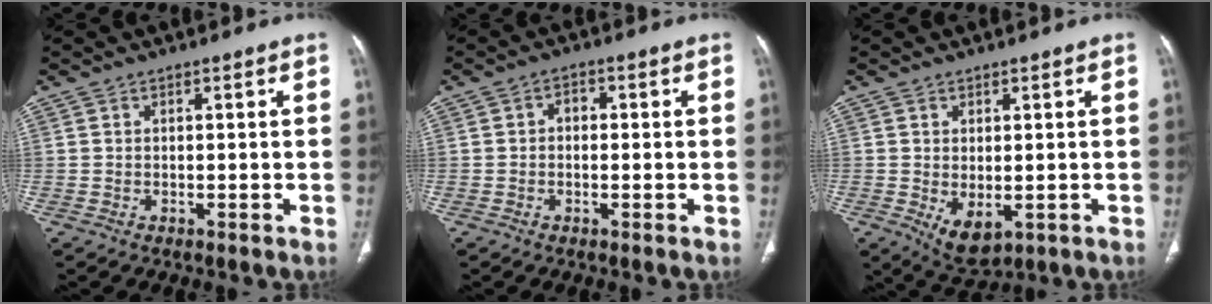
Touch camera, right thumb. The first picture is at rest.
{"total": 2.3, "force": [0.0, 1.7, 1.6], "torque": [-0.017, 0.013, -0.004]}
{"total": 5.7, "force": [-1.2, 3.2, 4.6], "torque": [-0.071, -0.009, 0.000]}